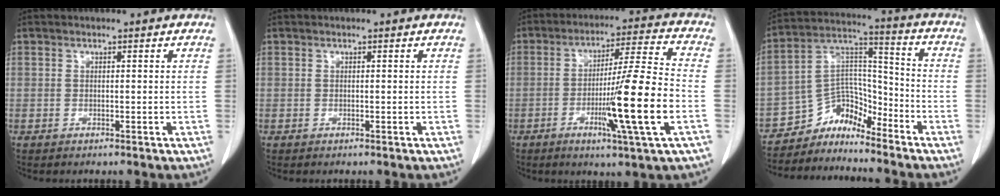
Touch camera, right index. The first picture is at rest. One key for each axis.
{"total": 0.0}
{"total": 15.5, "fx": -4.2, "fy": -1.1, "fz": 14.9, "tx": -0.250, "ty": -0.011, "tz": -0.076}
{"total": 7.6, "fx": -7.2, "fy": 2.2, "fz": 0.4, "tx": 0.000, "ty": 0.061, "tz": -0.134}